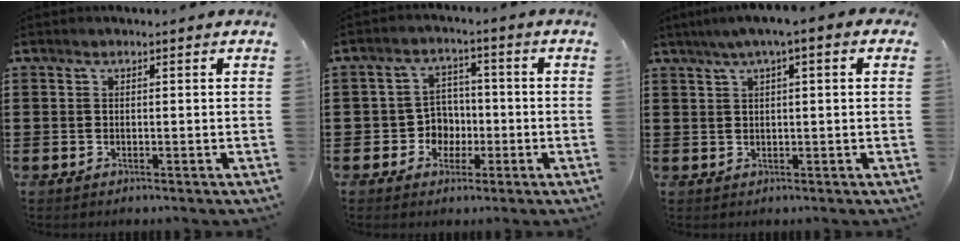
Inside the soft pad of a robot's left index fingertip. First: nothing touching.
{"total": 4.7, "force": [-1.4, 4.2, 1.4], "torque": [-0.041, 0.010, -0.027]}
{"total": 3.3, "force": [1.0, 0.3, 3.2], "torque": [-0.060, 0.003, 0.015]}